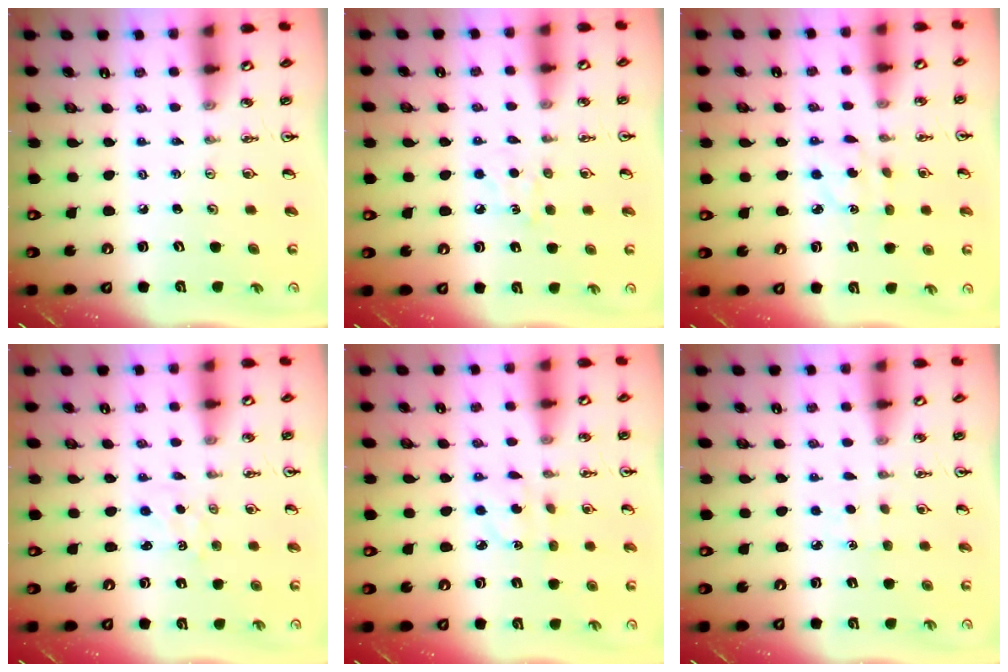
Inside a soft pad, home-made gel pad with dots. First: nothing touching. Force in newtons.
{"total": 6.9, "press": 6.8, "slide": 1.0}
{"total": 3.8, "press": 3.8, "slide": 0.7}
{"total": 1.6, "press": 1.5, "slide": 0.3}
{"total": 3.5, "press": 3.4, "slide": 0.9}
{"total": 2.9, "press": 2.9, "slide": 0.4}